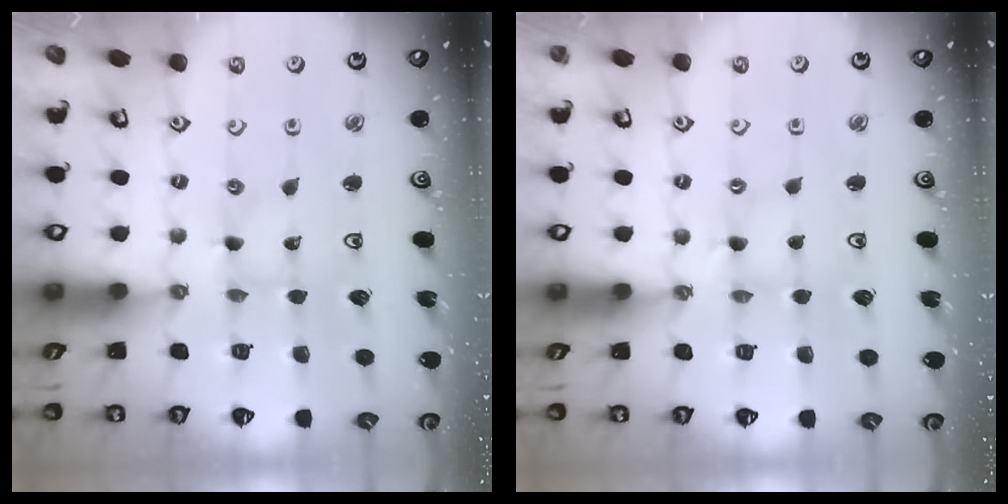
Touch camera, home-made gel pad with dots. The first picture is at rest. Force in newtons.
{"total": 0.9, "press": 0.9, "slide": 0.2}